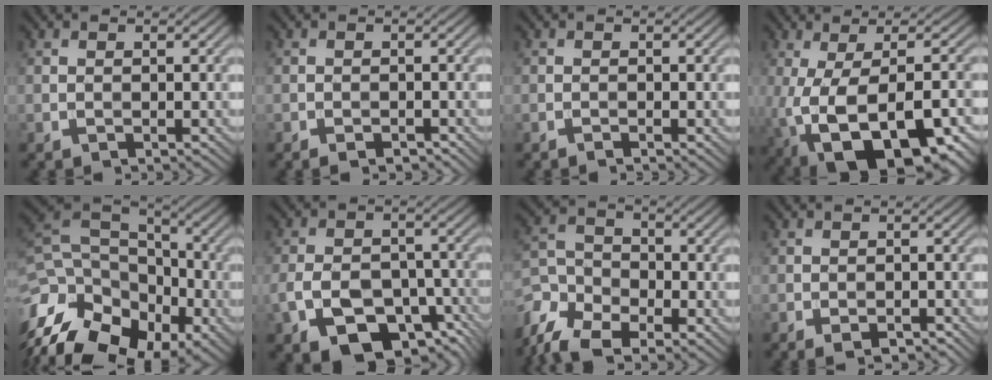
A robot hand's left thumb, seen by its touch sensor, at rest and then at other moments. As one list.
[{"total": 1.9, "force": [-1.4, 0.8, 1.1], "torque": [-0.013, -0.001, -0.020]}, {"total": 0.6, "force": [-0.5, 0.0, 0.4], "torque": [-0.007, 0.001, -0.011]}, {"total": 17.1, "force": [-6.9, 7.6, 13.6], "torque": [-0.234, -0.033, -0.070]}, {"total": 19.3, "force": [-10.0, 13.0, 10.1], "torque": [-0.259, -0.032, -0.134]}, {"total": 12.1, "force": [-5.9, 6.9, 7.9], "torque": [-0.155, -0.014, -0.094]}, {"total": 10.0, "force": [-7.0, 5.2, 4.9], "torque": [-0.122, -0.024, -0.144]}, {"total": 2.3, "force": [-1.5, 1.0, 1.5], "torque": [-0.020, -0.002, -0.021]}]